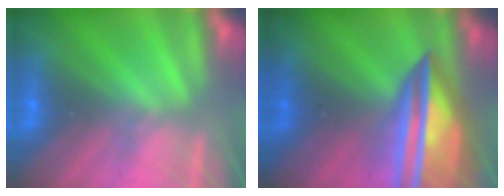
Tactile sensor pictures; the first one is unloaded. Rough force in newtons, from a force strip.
{"total": 7.2}